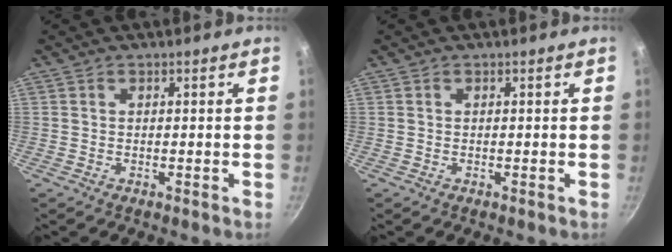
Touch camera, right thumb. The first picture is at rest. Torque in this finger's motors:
{"motor_torque": [-0.13, -0.13, 0.09, -0.04, 0.00]}